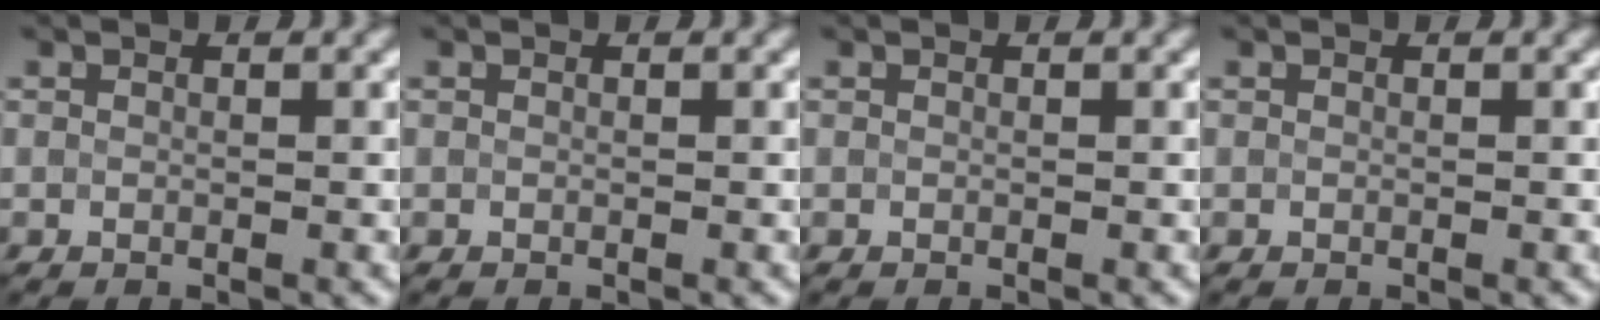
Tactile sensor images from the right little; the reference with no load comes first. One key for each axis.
{"total": 0.0}
{"total": 0.0}
{"total": 0.0}